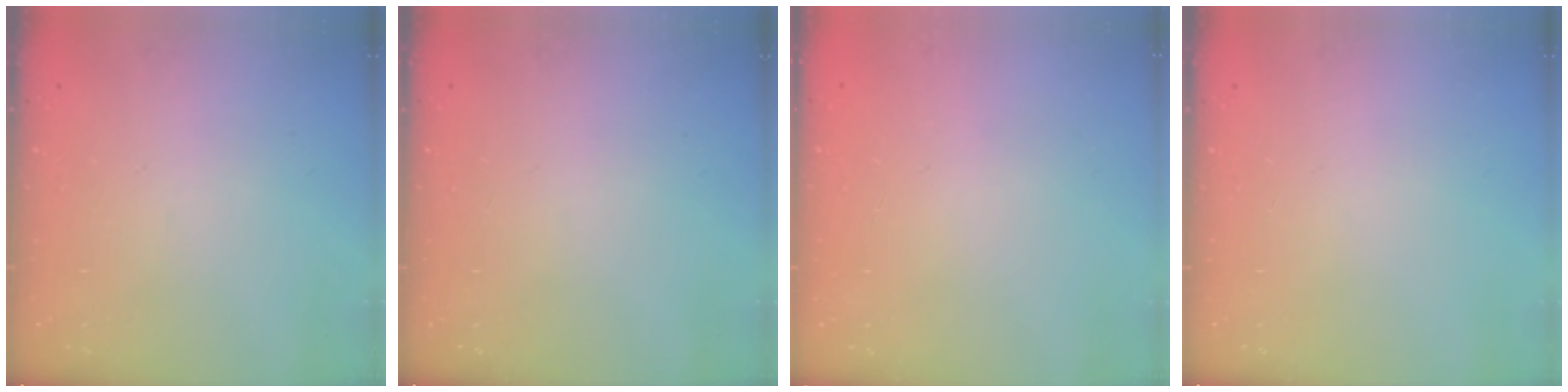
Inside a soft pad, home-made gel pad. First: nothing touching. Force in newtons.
{"total": 0.0}
{"total": 0.7, "press": 0.3, "slide": 0.7}
{"total": 0.0}